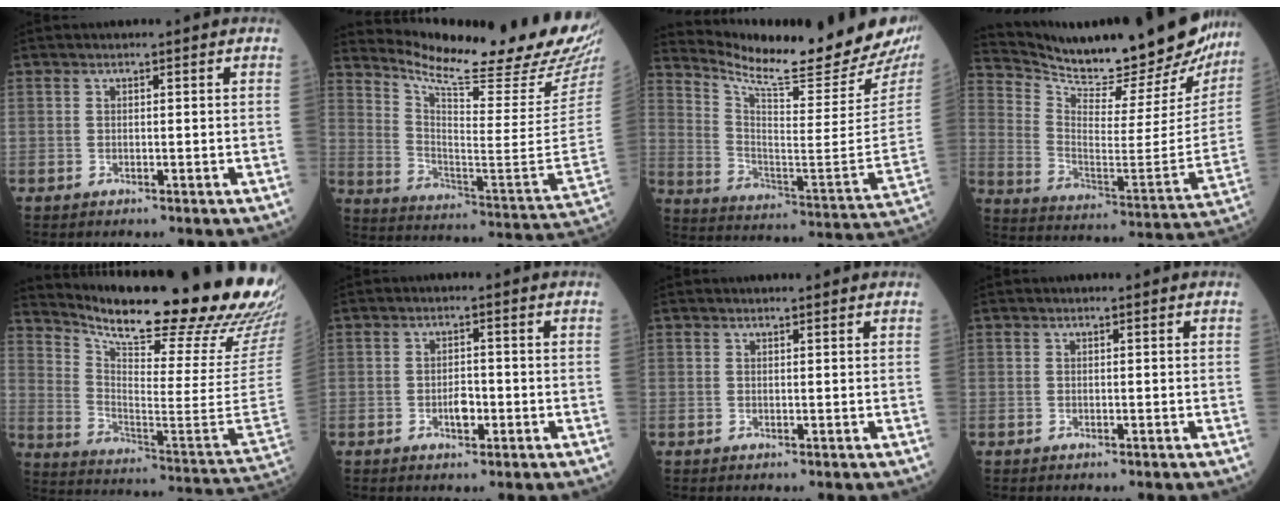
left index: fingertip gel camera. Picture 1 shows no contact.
{"total": 26.5, "force": [23.5, 0.5, 12.2], "torque": [-0.209, -0.107, 0.325]}
{"total": 22.7, "force": [21.2, 0.5, 8.0], "torque": [-0.147, -0.106, 0.298]}
{"total": 26.4, "force": [23.9, 4.6, 10.4], "torque": [-0.181, -0.089, 0.331]}
{"total": 31.0, "force": [26.7, 1.6, 15.7], "torque": [-0.262, -0.119, 0.356]}
{"total": 2.4, "force": [-0.8, 1.1, 1.9], "torque": [-0.032, 0.003, -0.012]}
{"total": 1.8, "force": [1.7, 0.1, 0.5], "torque": [-0.011, 0.008, 0.021]}
{"total": 0.0}